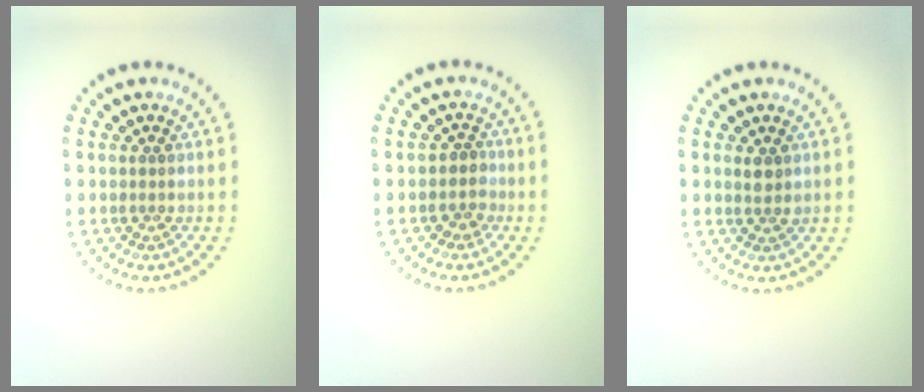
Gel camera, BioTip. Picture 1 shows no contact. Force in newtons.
{"total": 1.6, "press": 1.2, "slide": 1.0}
{"total": 1.3, "press": 1.1, "slide": 0.6}